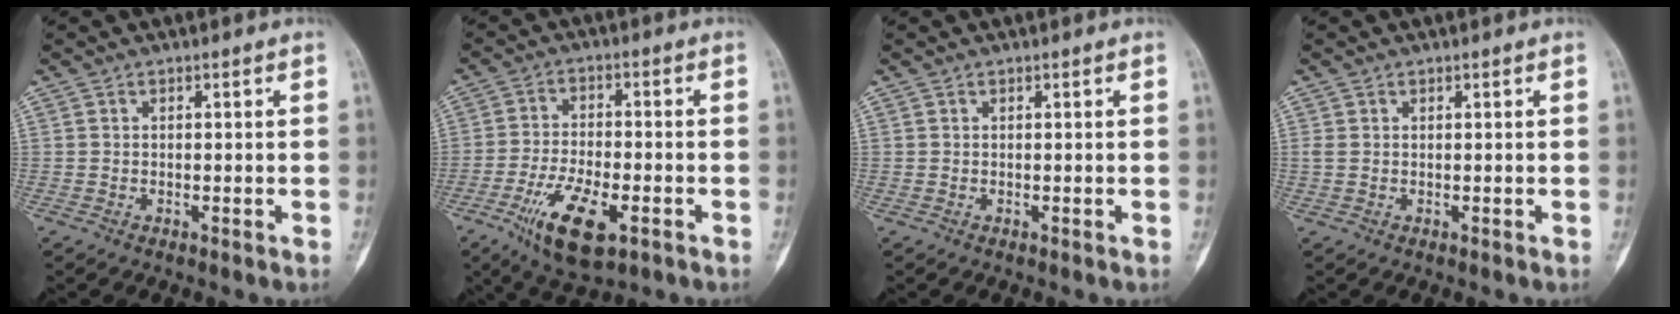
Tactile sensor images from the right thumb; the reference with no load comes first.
{"total": 12.2, "force": [-5.6, 4.9, 9.7], "torque": [-0.177, 0.008, -0.092]}
{"total": 0.0}
{"total": 1.1, "force": [0.2, 0.7, 0.7], "torque": [-0.024, 0.005, 0.009]}